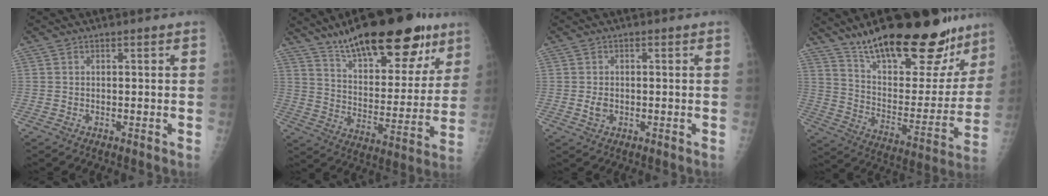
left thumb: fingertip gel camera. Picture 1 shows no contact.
{"total": 25.1, "force": [16.7, 9.2, 16.2], "torque": [-0.205, -0.054, 0.258]}
{"total": 2.1, "force": [-0.4, 1.6, 1.4], "torque": [-0.021, 0.001, -0.005]}
{"total": 30.3, "force": [22.0, 10.6, 18.0], "torque": [-0.228, -0.092, 0.332]}